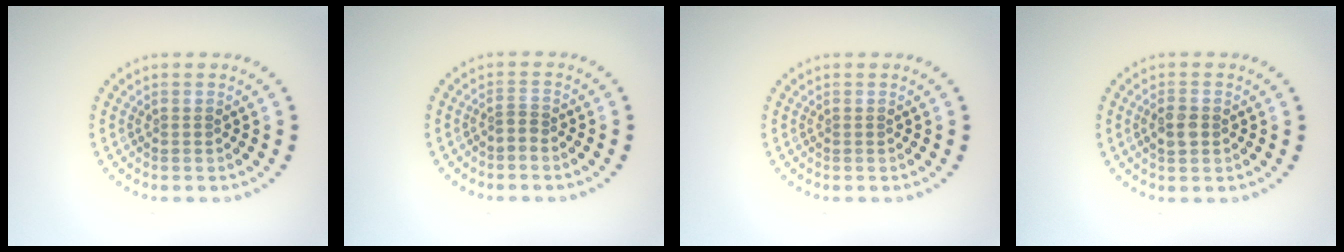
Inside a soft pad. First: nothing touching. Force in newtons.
{"total": 1.0, "press": 0.5, "slide": 0.8}
{"total": 0.0}
{"total": 1.9, "press": 1.9, "slide": 0.3}